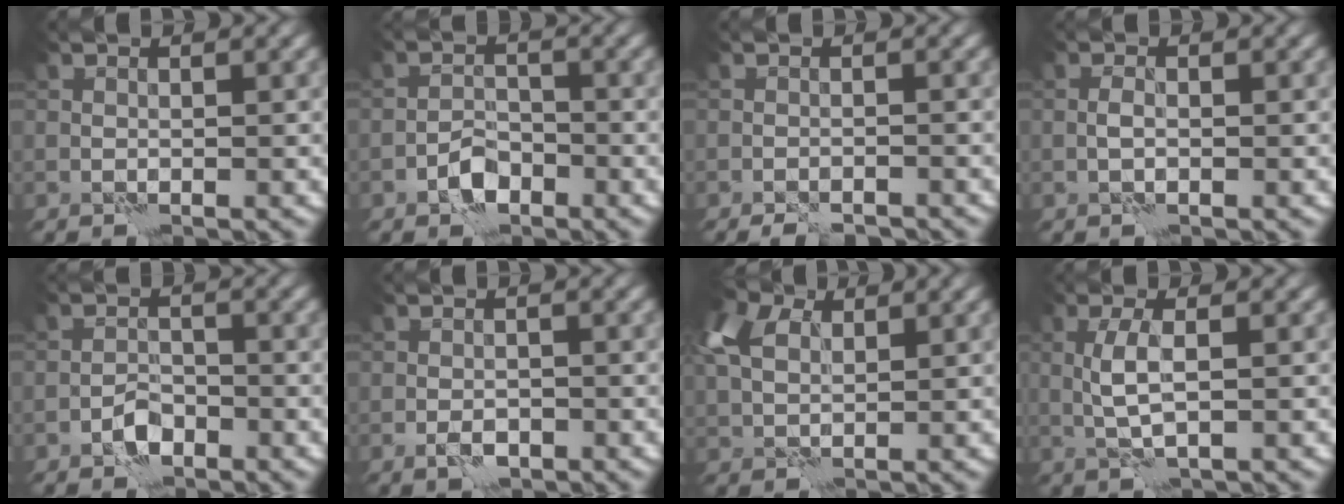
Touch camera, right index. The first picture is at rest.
{"total": 2.7, "force": [-1.8, 1.5, 1.3], "torque": [-0.020, 0.009, -0.037]}
{"total": 2.9, "force": [-2.6, 0.5, 1.1], "torque": [-0.022, 0.004, -0.038]}
{"total": 1.1, "force": [-0.4, 0.4, 0.9], "torque": [-0.017, 0.005, -0.011]}
{"total": 2.3, "force": [-1.5, 1.3, 1.2], "torque": [-0.017, 0.008, -0.031]}
{"total": 1.5, "force": [-0.9, 0.7, 1.0], "torque": [-0.017, 0.004, -0.019]}
{"total": 5.9, "force": [2.4, 3.7, 3.9], "torque": [-0.108, 0.025, 0.039]}
{"total": 2.8, "force": [0.1, 0.7, 2.7], "torque": [-0.061, 0.006, 0.001]}